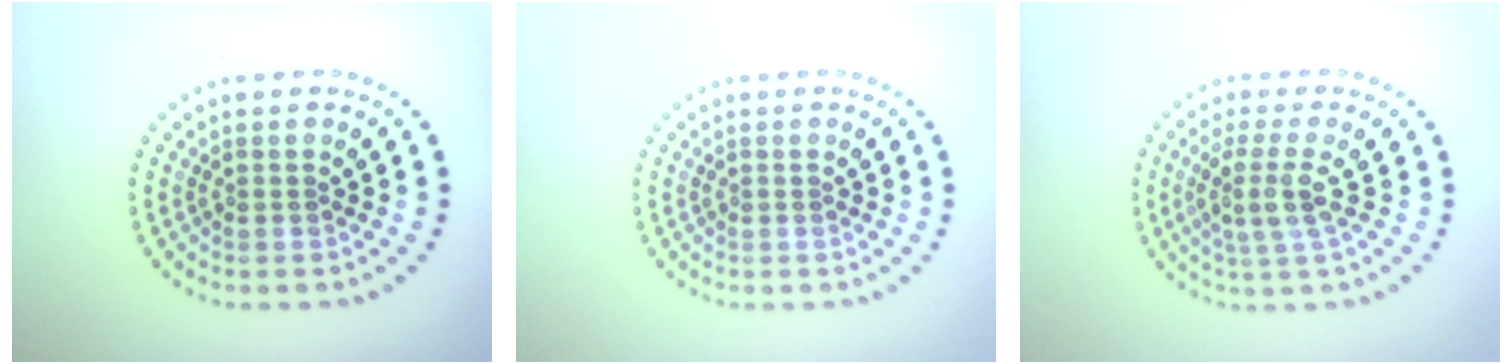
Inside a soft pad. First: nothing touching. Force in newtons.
{"total": 0.0}
{"total": 3.5, "press": 2.7, "slide": 2.2}